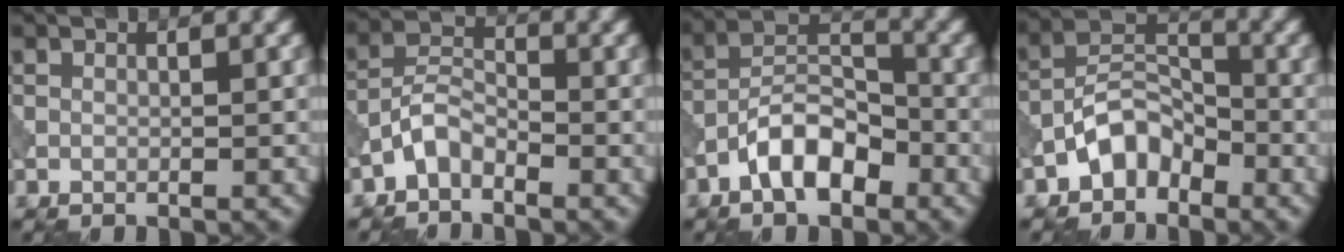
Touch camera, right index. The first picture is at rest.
{"total": 2.7, "force": [-2.0, 1.2, 1.3], "torque": [-0.025, 0.015, -0.047]}
{"total": 5.9, "force": [-3.3, 2.7, 4.0], "torque": [-0.062, 0.014, -0.067]}
{"total": 4.0, "force": [-2.7, 2.3, 2.0], "torque": [-0.026, 0.016, -0.059]}